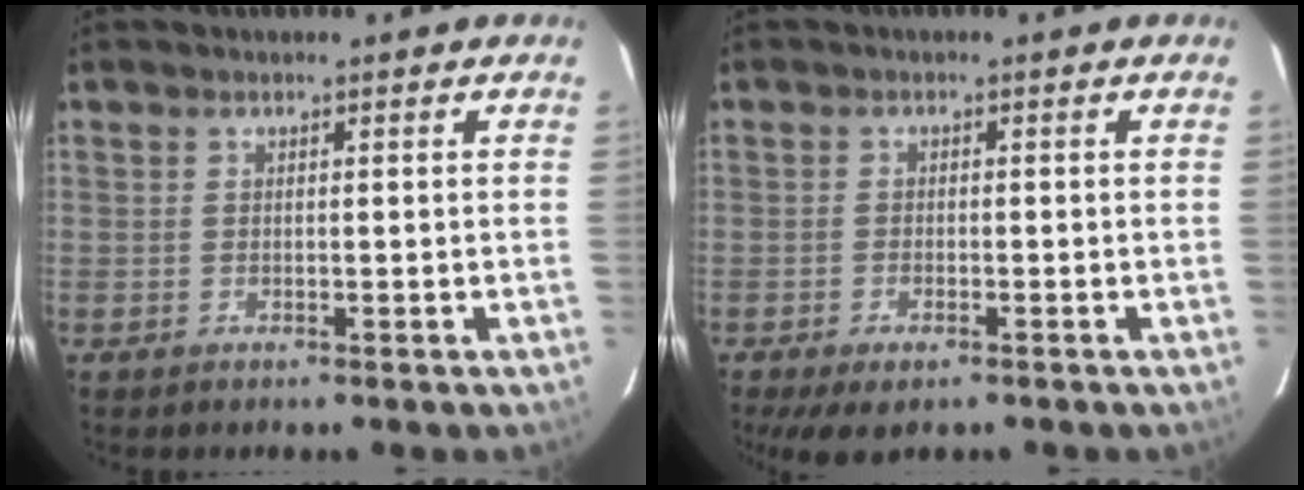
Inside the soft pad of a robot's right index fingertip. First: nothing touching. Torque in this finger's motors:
{"motor_torque": [0.64, -0.49, 0.28, 0.06]}